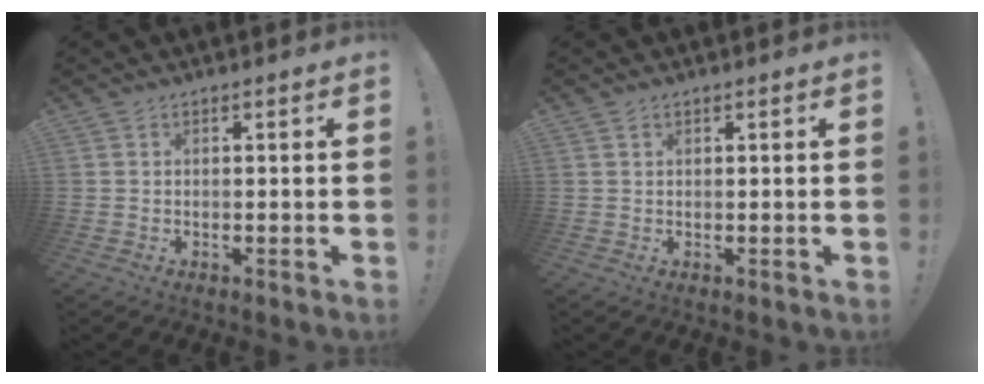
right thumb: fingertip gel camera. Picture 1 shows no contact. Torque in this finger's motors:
{"motor_torque": [-0.03, -0.17, -0.19, 0.05, 0.00]}